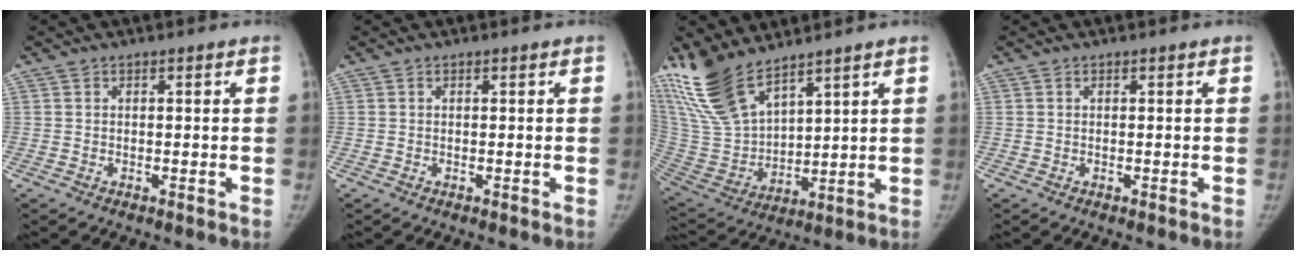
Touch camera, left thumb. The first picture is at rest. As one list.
[{"total": 0.0}, {"total": 16.4, "force": [12.6, 5.8, 8.7], "torque": [-0.164, -0.060, 0.266]}, {"total": 0.0}]